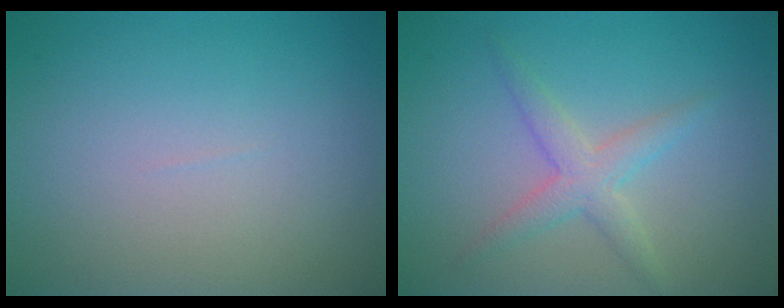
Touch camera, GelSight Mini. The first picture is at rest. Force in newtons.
{"total": 2.6, "press": 2.6, "slide": 0.2}